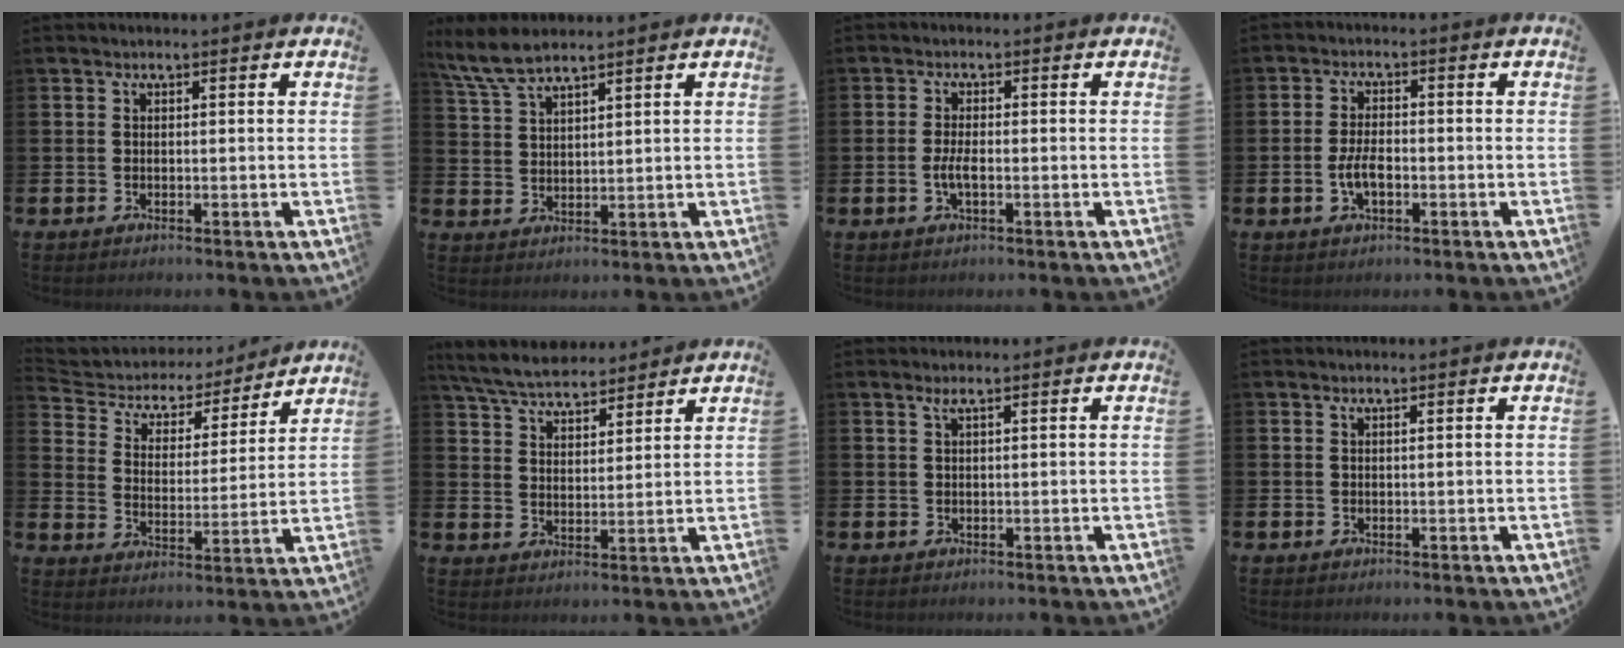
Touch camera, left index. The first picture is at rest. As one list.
[{"total": 6.1, "force": [5.4, 1.1, 2.5], "torque": [-0.068, -0.014, 0.101]}, {"total": 2.4, "force": [-0.6, 0.7, 2.2], "torque": [-0.040, 0.000, -0.012]}, {"total": 3.8, "force": [-0.9, 1.8, 3.2], "torque": [-0.055, -0.001, -0.020]}, {"total": 5.1, "force": [4.5, 2.4, 0.7], "torque": [-0.038, -0.039, 0.069]}, {"total": 6.2, "force": [5.9, 1.3, 1.4], "torque": [-0.055, -0.022, 0.108]}, {"total": 0.8, "force": [0.5, 0.0, 0.7], "torque": [-0.016, 0.003, 0.008]}, {"total": 0.0}]